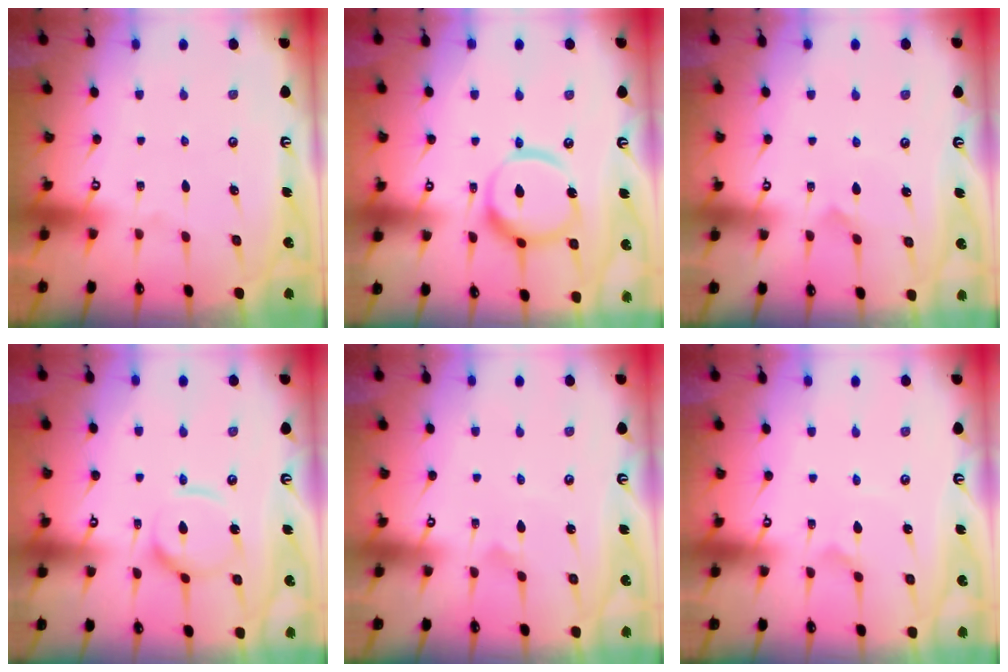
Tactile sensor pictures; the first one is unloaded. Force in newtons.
{"total": 17.3, "press": 17.1, "slide": 2.1}
{"total": 2.8, "press": 2.8, "slide": 0.3}
{"total": 11.6, "press": 11.5, "slide": 1.0}
{"total": 1.9, "press": 1.9, "slide": 0.1}
{"total": 2.3, "press": 2.3, "slide": 0.2}